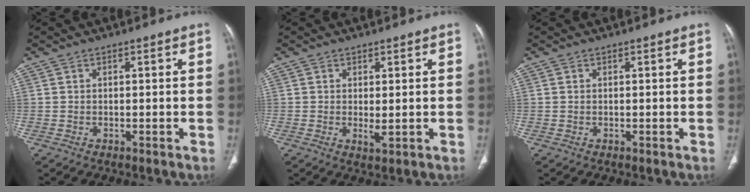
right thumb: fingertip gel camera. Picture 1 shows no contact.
{"total": 2.0, "force": [0.0, 0.8, 1.8], "torque": [-0.035, -0.008, 0.005]}
{"total": 0.0}